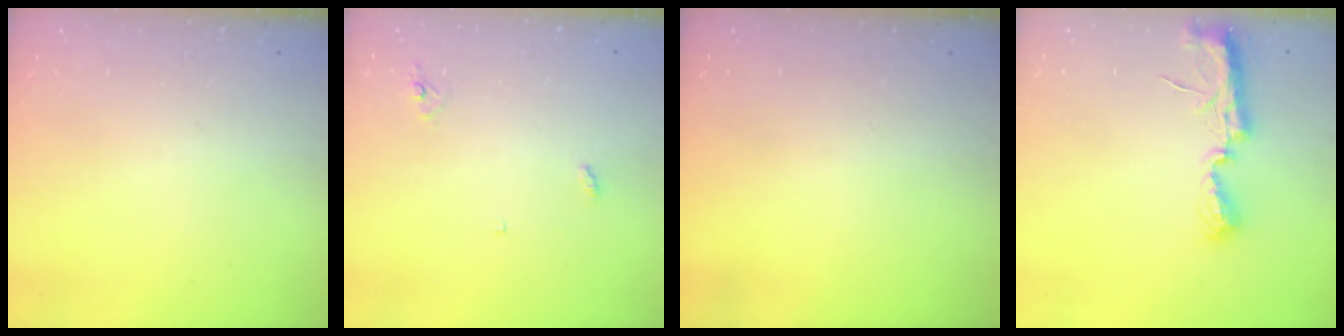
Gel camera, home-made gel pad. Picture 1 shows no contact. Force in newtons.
{"total": 2.9, "press": 2.9, "slide": 0.2}
{"total": 0.0}
{"total": 7.2, "press": 7.2, "slide": 0.5}